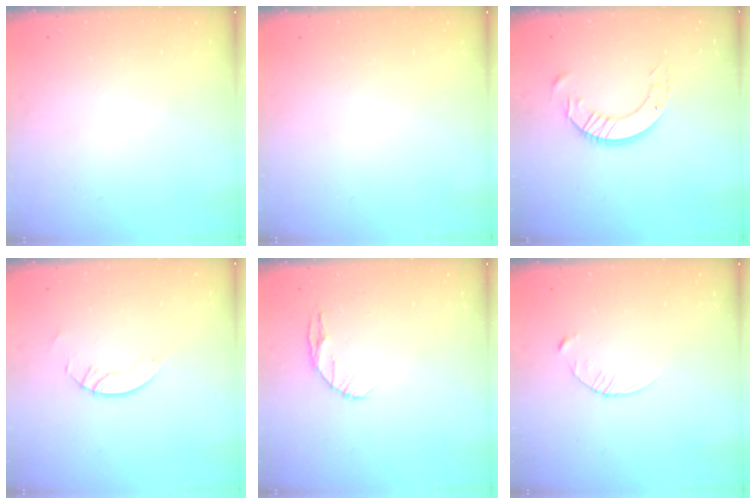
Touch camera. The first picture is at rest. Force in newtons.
{"total": 0.0}
{"total": 10.1, "press": 10.0, "slide": 1.0}
{"total": 3.0, "press": 3.0, "slide": 0.3}
{"total": 5.8, "press": 5.7, "slide": 0.8}
{"total": 3.4, "press": 3.4, "slide": 0.4}